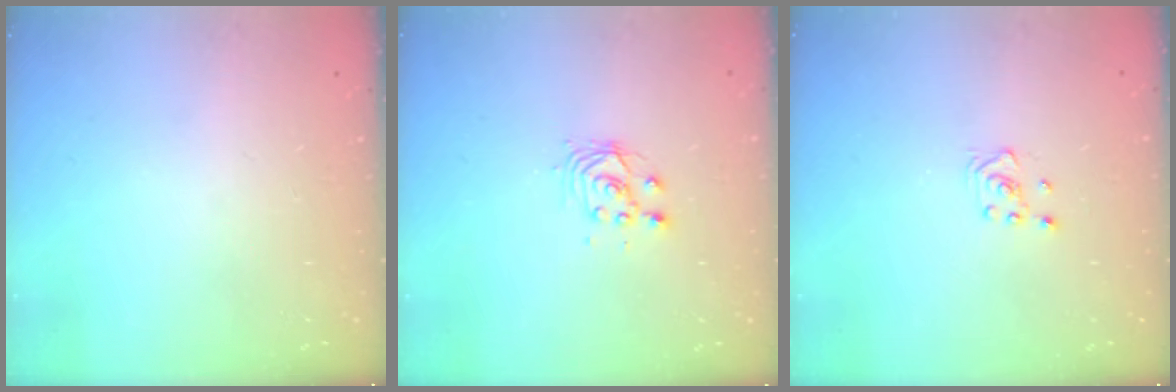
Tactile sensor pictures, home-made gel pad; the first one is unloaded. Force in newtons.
{"total": 3.4, "press": 3.4, "slide": 0.2}
{"total": 2.8, "press": 2.6, "slide": 1.1}